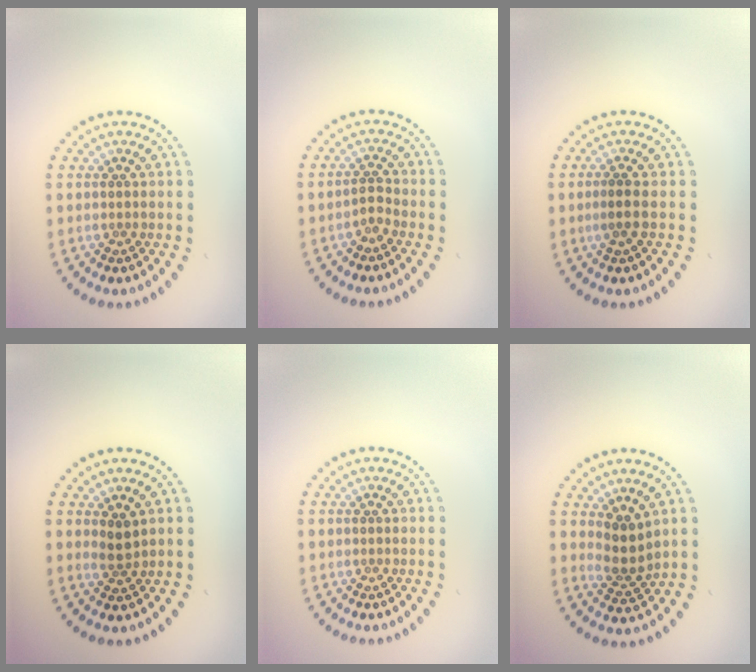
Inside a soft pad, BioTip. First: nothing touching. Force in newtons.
{"total": 1.1, "press": 0.8, "slide": 0.8}
{"total": 1.5, "press": 1.2, "slide": 0.9}
{"total": 1.5, "press": 1.2, "slide": 0.9}
{"total": 0.0}
{"total": 2.5, "press": 2.0, "slide": 1.6}